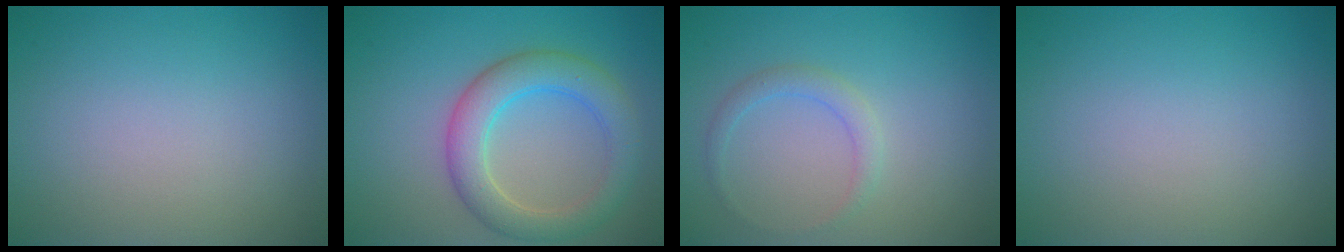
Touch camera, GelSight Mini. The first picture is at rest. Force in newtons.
{"total": 5.1, "press": 5.1, "slide": 0.2}
{"total": 1.5, "press": 1.5, "slide": 0.0}
{"total": 0.0}